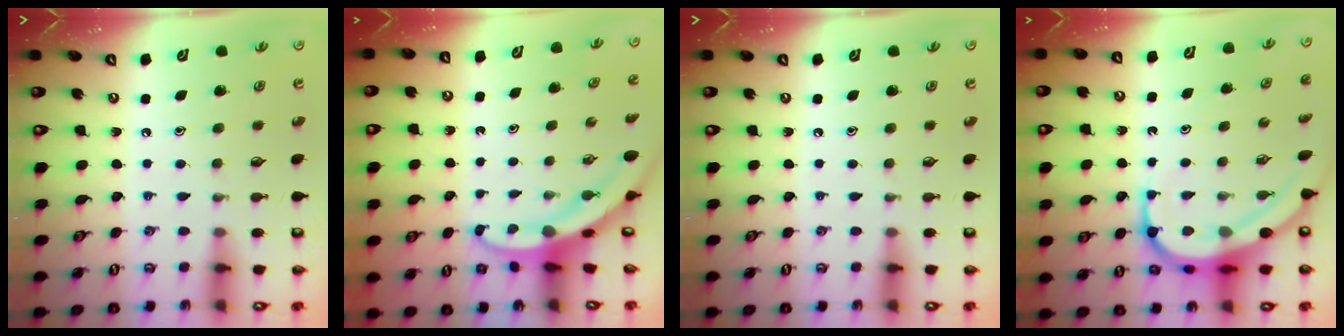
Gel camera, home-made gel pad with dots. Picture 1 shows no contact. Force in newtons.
{"total": 3.3, "press": 3.3, "slide": 0.2}
{"total": 0.0}
{"total": 11.3, "press": 11.2, "slide": 1.2}